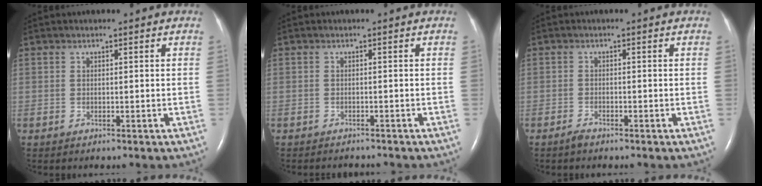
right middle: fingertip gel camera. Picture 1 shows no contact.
{"total": 2.6, "force": [-2.5, 0.4, 0.5], "torque": [-0.008, -0.007, -0.029]}
{"total": 1.3, "force": [-1.1, 0.2, 0.6], "torque": [-0.019, -0.003, -0.021]}